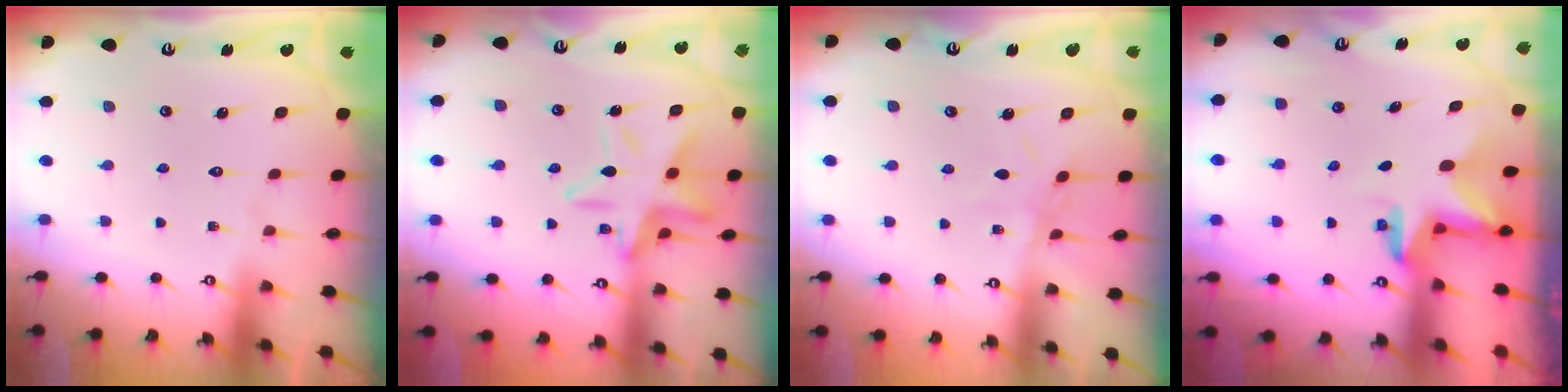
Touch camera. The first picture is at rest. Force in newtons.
{"total": 13.9, "press": 13.9, "slide": 1.5}
{"total": 4.8, "press": 4.7, "slide": 0.6}
{"total": 2.8, "press": 2.8, "slide": 0.1}